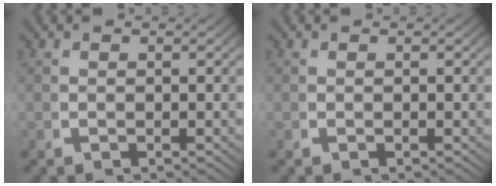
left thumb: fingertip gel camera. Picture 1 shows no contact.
{"total": 0.0}